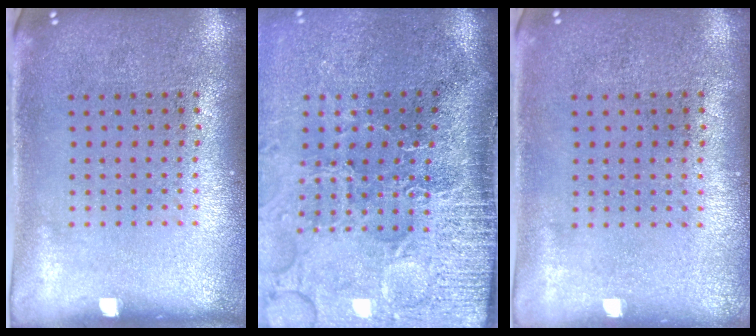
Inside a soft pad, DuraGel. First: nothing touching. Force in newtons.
{"total": 4.9, "press": 4.0, "slide": 2.9}
{"total": 0.0}